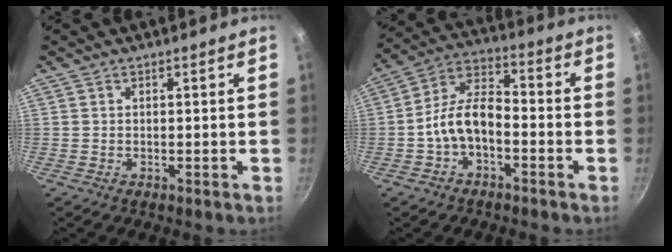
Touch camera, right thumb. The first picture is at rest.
{"total": 9.6, "force": [-3.1, 5.6, 7.1], "torque": [-0.120, 0.050, -0.067]}